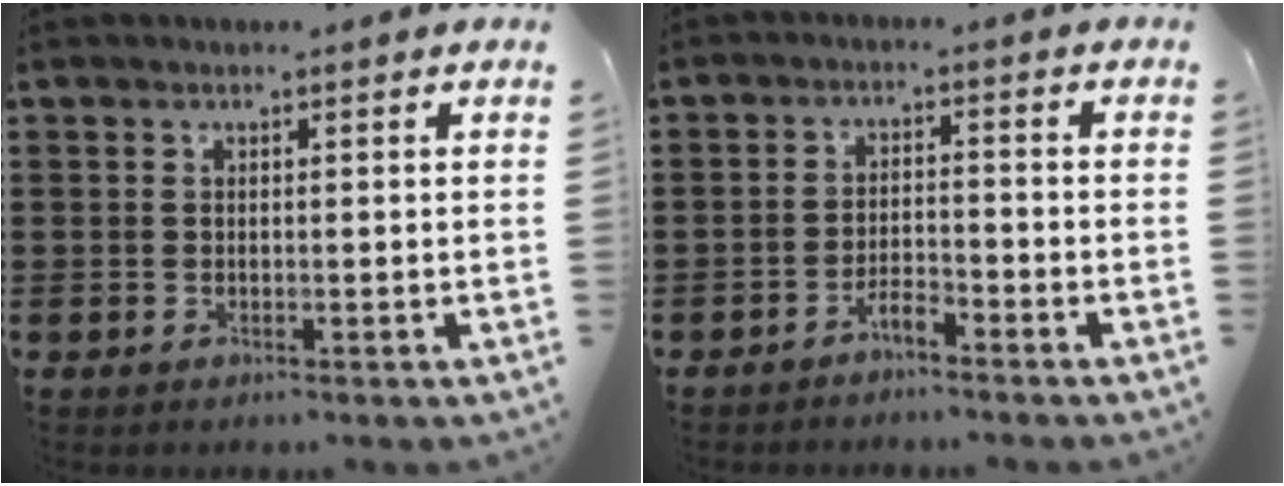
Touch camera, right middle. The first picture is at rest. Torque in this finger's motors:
{"motor_torque": [2.13, 0.00, -0.07, -0.06]}